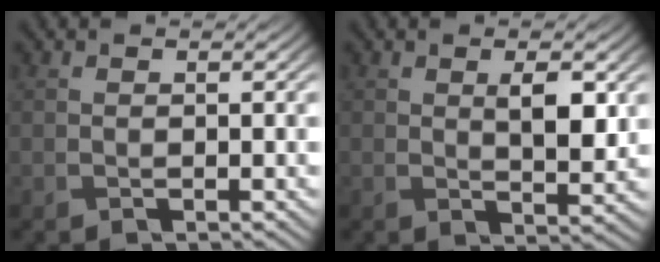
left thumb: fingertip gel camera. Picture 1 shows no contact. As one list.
[{"total": 3.5, "force": [1.2, 1.3, 3.1], "torque": [-0.063, -0.006, 0.024]}]